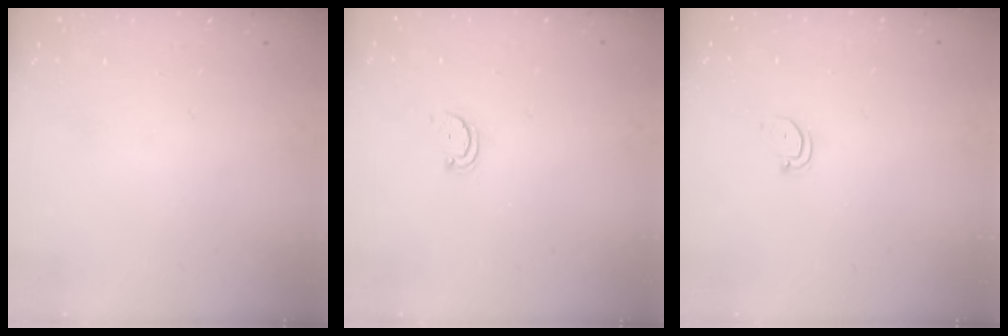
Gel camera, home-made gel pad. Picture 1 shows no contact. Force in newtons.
{"total": 2.5, "press": 2.4, "slide": 0.5}
{"total": 2.4, "press": 2.4, "slide": 0.2}